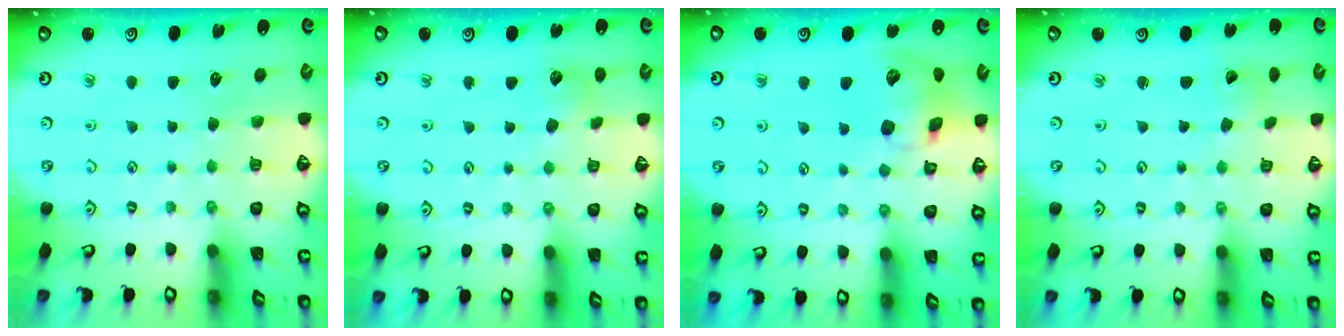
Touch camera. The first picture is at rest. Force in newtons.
{"total": 5.6, "press": 5.6, "slide": 0.6}
{"total": 14.6, "press": 14.4, "slide": 2.5}
{"total": 0.8, "press": 0.8, "slide": 0.0}